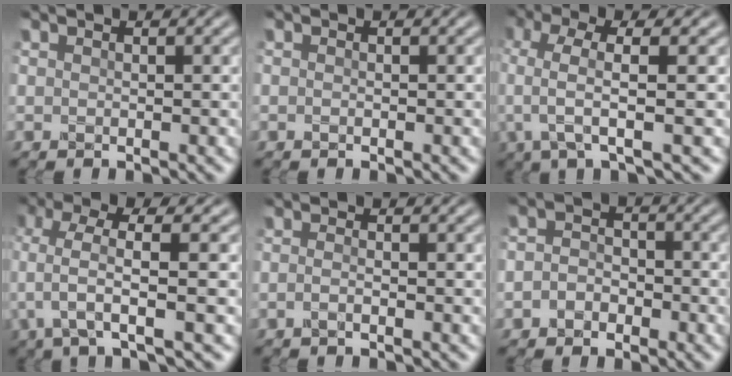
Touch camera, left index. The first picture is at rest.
{"total": 0.0}
{"total": 4.8, "force": [0.5, 1.0, 4.6], "torque": [-0.094, 0.006, 0.009]}
{"total": 4.8, "force": [0.5, 1.0, 4.7], "torque": [-0.098, 0.005, 0.007]}
{"total": 0.9, "force": [-0.4, 0.3, 0.7], "torque": [-0.009, 0.000, -0.012]}
{"total": 2.1, "force": [-1.1, 1.6, 0.7], "torque": [-0.016, 0.007, -0.026]}